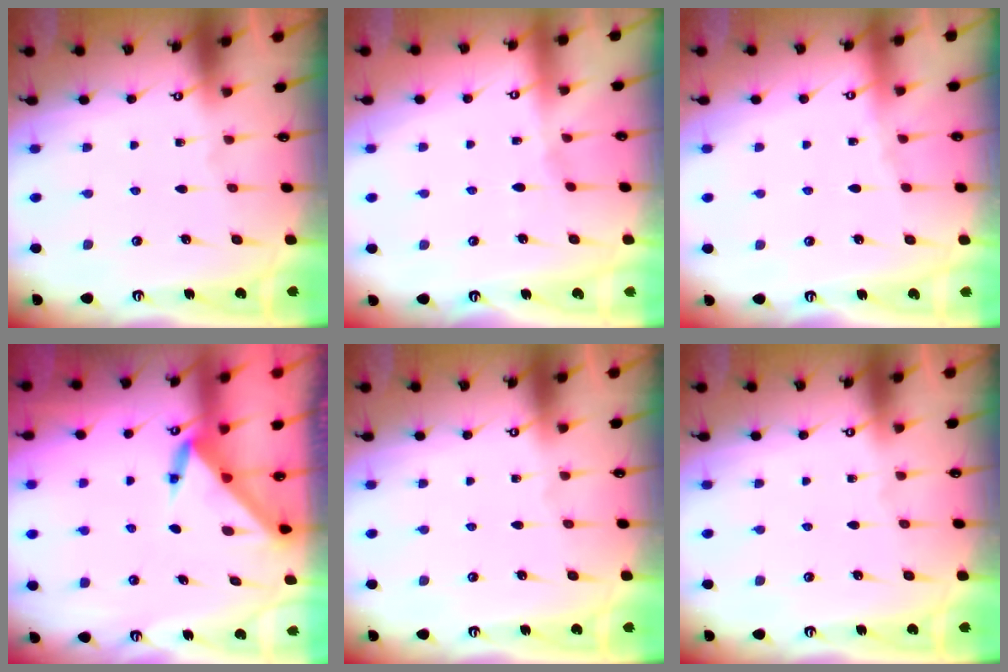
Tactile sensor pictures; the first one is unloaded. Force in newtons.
{"total": 2.5, "press": 2.5, "slide": 0.4}
{"total": 2.2, "press": 2.1, "slide": 0.5}
{"total": 3.2, "press": 3.2, "slide": 0.1}
{"total": 0.0}
{"total": 0.0}